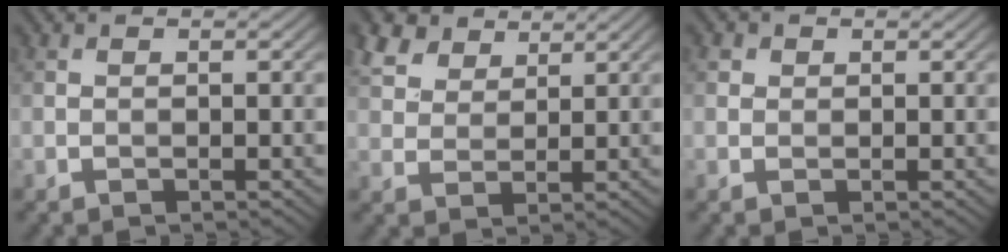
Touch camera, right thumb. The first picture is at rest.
{"total": 5.7, "force": [4.0, 3.2, 2.5], "torque": [-0.070, 0.009, 0.084]}
{"total": 1.3, "force": [0.5, 1.1, 0.4], "torque": [-0.006, 0.000, 0.006]}